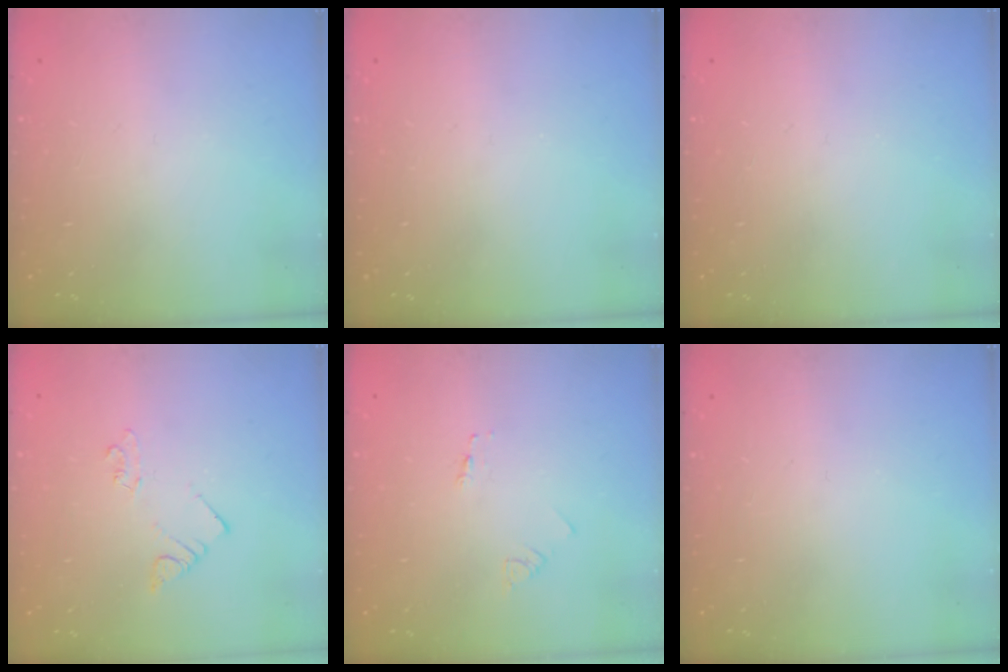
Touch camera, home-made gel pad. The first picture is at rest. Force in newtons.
{"total": 0.0}
{"total": 0.0}
{"total": 1.4, "press": 1.4, "slide": 0.1}
{"total": 1.7, "press": 1.7, "slide": 0.2}
{"total": 0.0}